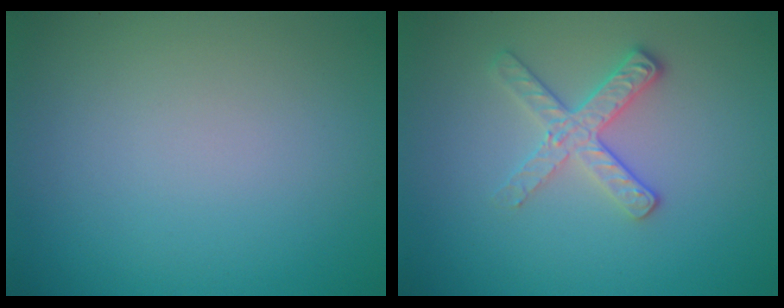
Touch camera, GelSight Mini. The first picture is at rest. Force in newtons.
{"total": 2.7, "press": 2.4, "slide": 1.2}